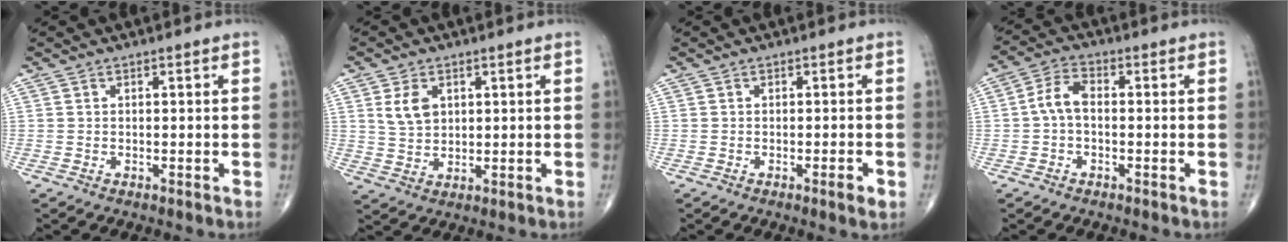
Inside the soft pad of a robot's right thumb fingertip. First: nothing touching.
{"total": 5.4, "force": [1.9, 3.7, 3.5], "torque": [-0.052, -0.010, 0.042]}
{"total": 2.0, "force": [-0.9, 0.3, 1.7], "torque": [-0.023, -0.003, -0.015]}
{"total": 5.0, "force": [-0.5, 2.9, 4.1], "torque": [-0.079, 0.019, -0.019]}